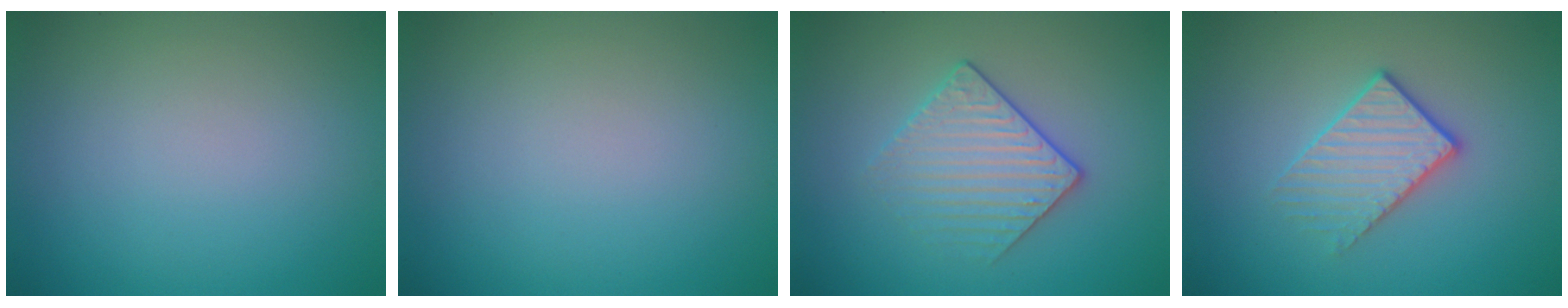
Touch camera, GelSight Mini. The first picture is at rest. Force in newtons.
{"total": 0.0}
{"total": 3.0, "press": 2.8, "slide": 1.1}
{"total": 2.6, "press": 2.3, "slide": 1.2}